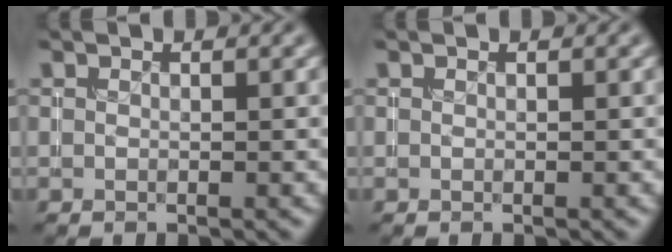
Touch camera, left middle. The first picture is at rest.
{"total": 0.0}